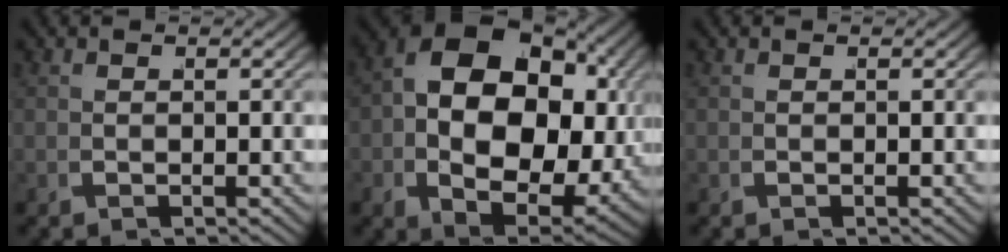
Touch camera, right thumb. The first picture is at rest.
{"total": 16.1, "force": [0.0, 10.5, 12.3], "torque": [-0.243, -0.043, 0.013]}
{"total": 0.0}